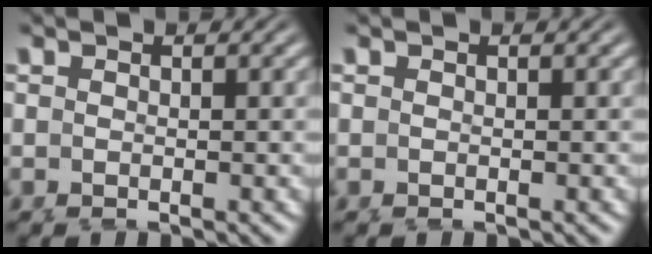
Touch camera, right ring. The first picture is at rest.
{"total": 0.0}